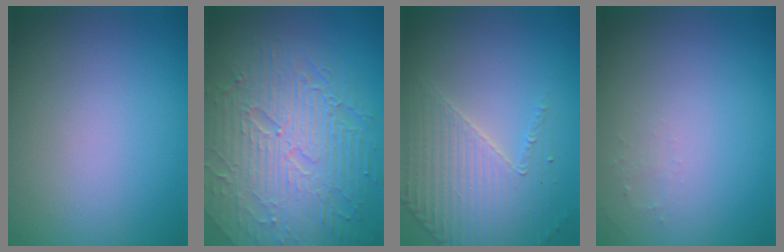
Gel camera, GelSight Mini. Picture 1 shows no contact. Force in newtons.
{"total": 10.1, "press": 6.6, "slide": 7.6}
{"total": 3.8, "press": 3.6, "slide": 1.1}
{"total": 0.8, "press": 0.8, "slide": 0.3}